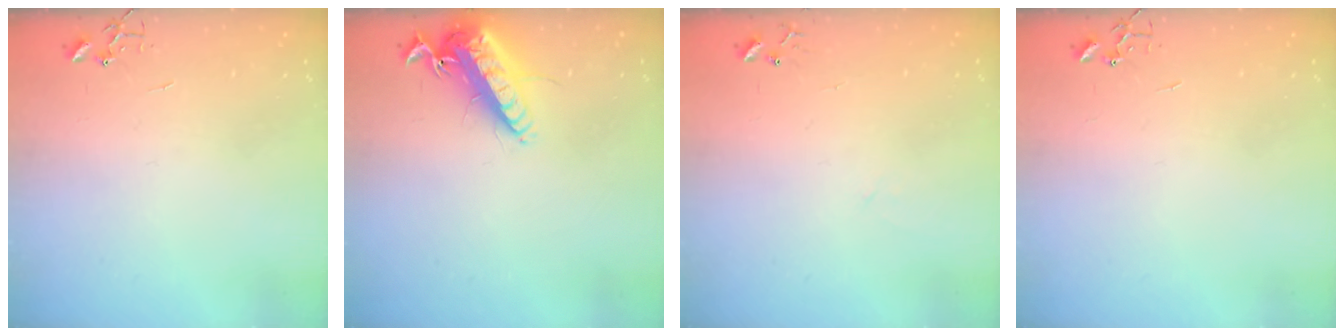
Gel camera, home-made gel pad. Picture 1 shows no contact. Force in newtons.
{"total": 14.6, "press": 14.4, "slide": 2.8}
{"total": 4.6, "press": 4.5, "slide": 0.6}
{"total": 0.0}